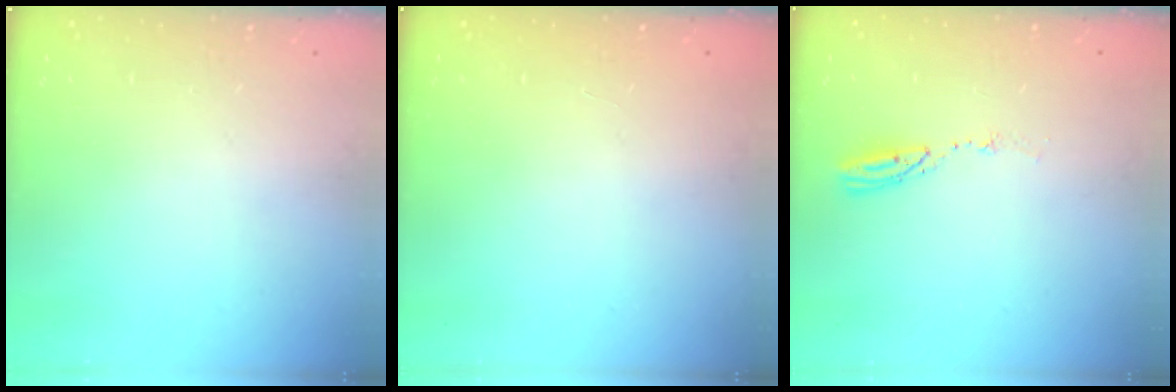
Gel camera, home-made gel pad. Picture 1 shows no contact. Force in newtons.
{"total": 0.0}
{"total": 4.8, "press": 4.8, "slide": 0.2}